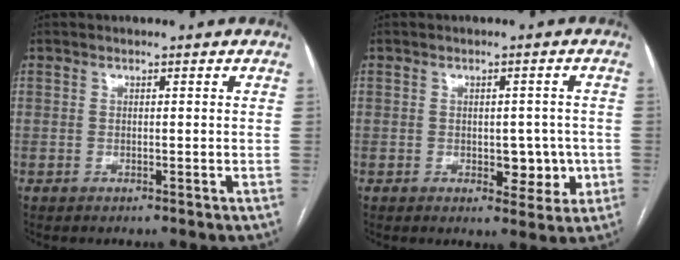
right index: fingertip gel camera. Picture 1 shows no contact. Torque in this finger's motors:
{"motor_torque": [0.13, 0.13, 0.09, 0.03]}